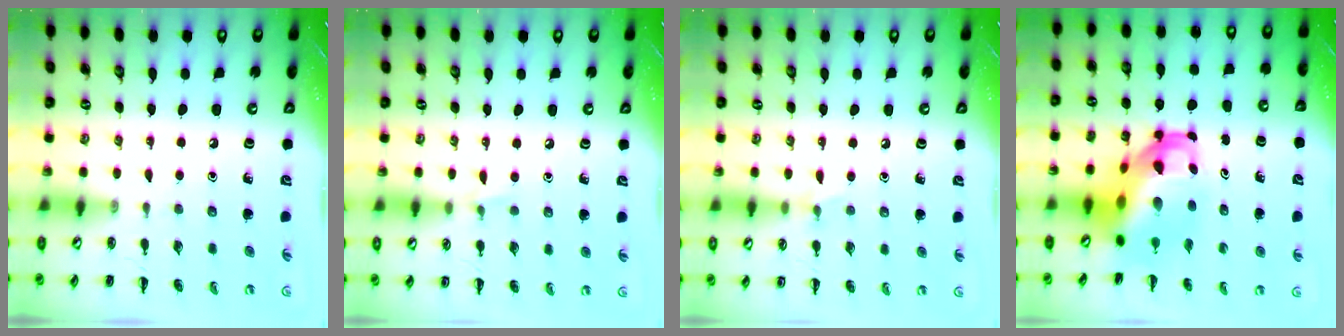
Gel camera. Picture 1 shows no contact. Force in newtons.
{"total": 3.9, "press": 3.7, "slide": 1.2}
{"total": 5.0, "press": 4.7, "slide": 1.7}
{"total": 13.6, "press": 13.2, "slide": 3.4}